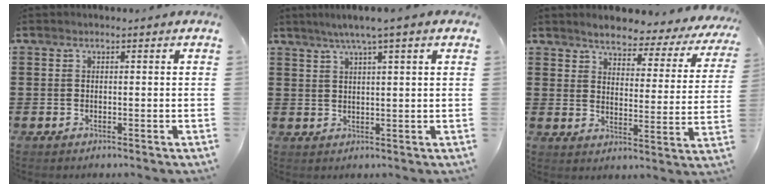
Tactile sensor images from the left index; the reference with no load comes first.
{"total": 3.6, "force": [2.2, -0.4, 2.8], "torque": [-0.057, -0.001, 0.036]}
{"total": 4.0, "force": [3.7, 0.9, 1.1], "torque": [-0.038, -0.030, 0.055]}